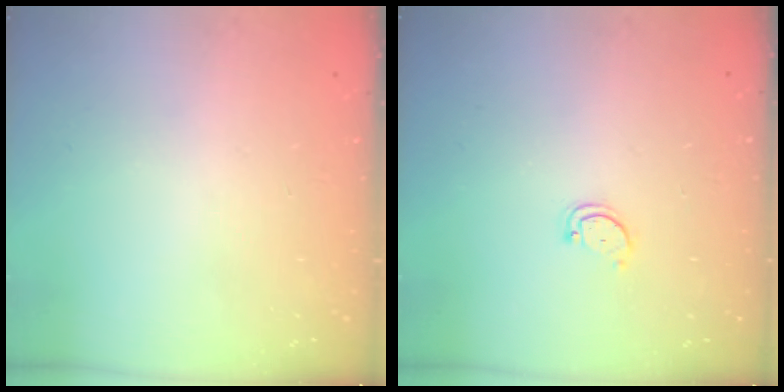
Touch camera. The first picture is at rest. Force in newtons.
{"total": 2.8, "press": 2.8, "slide": 0.3}